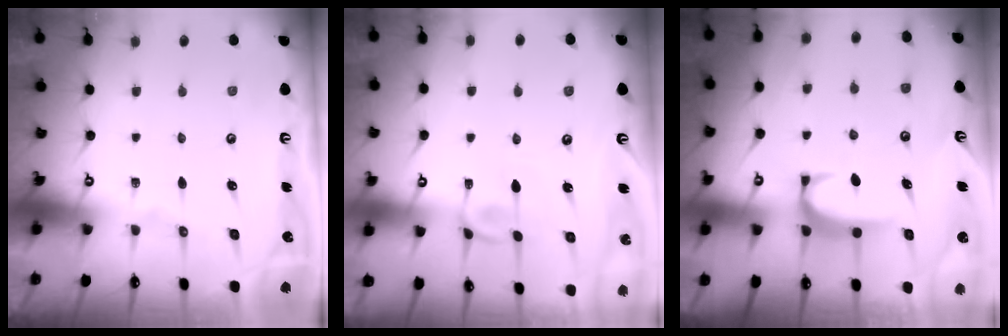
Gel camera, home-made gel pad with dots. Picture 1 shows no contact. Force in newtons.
{"total": 3.8, "press": 3.8, "slide": 0.1}
{"total": 1.8, "press": 1.8, "slide": 0.5}